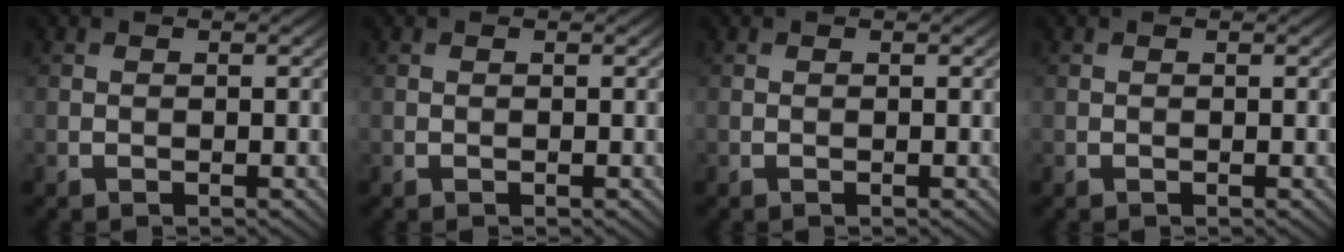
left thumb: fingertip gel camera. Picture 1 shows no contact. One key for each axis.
{"total": 0.0}
{"total": 0.0}
{"total": 0.0}